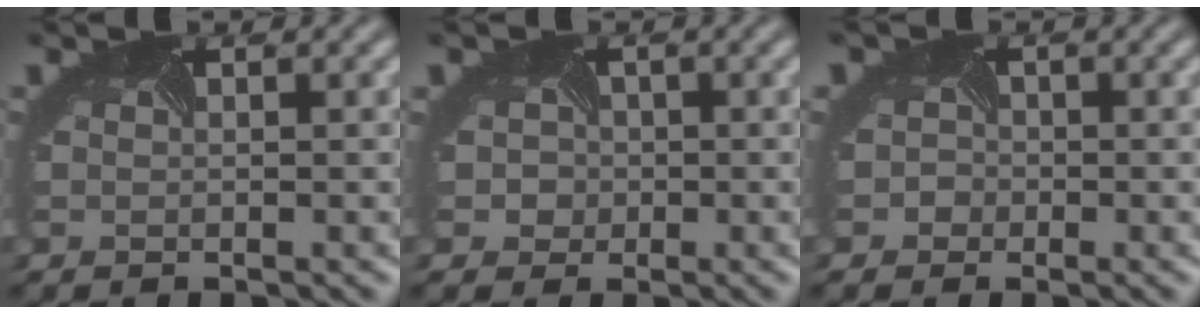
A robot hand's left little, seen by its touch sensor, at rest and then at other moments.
{"total": 2.9, "force": [0.1, 2.9, 0.3], "torque": [0.000, 0.016, -0.018]}
{"total": 2.0, "force": [-0.5, 1.9, 0.0], "torque": [0.007, 0.006, -0.024]}